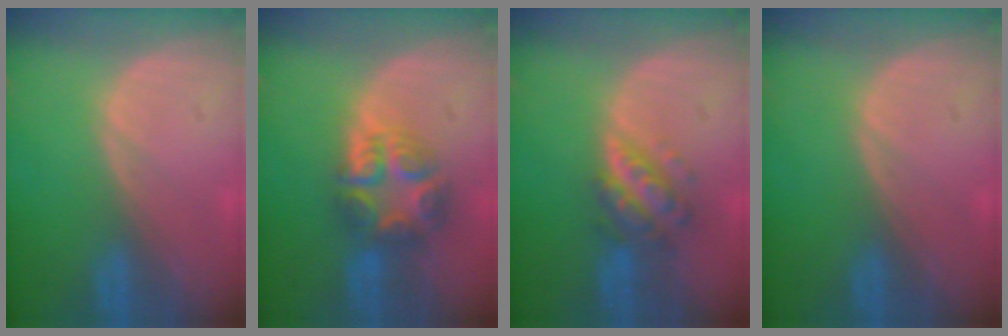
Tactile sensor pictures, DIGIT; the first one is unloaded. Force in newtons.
{"total": 7.6, "press": 6.7, "slide": 3.6}
{"total": 5.6, "press": 5.2, "slide": 2.1}
{"total": 0.0}